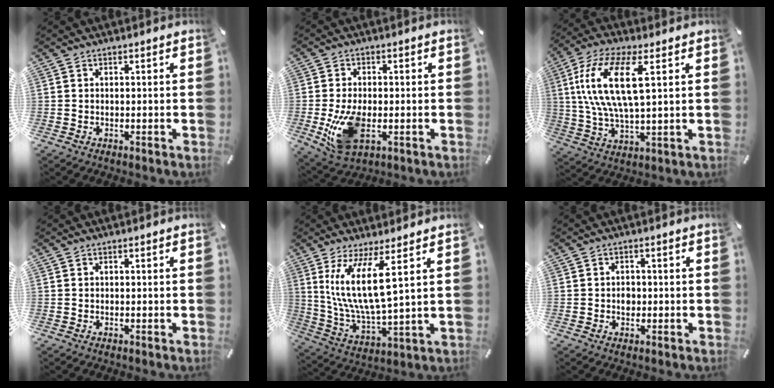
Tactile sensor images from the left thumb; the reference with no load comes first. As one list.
[{"total": 10.8, "force": [-1.6, 6.3, 8.7], "torque": [-0.182, -0.019, -0.026]}, {"total": 15.3, "force": [4.8, 5.6, 13.4], "torque": [-0.296, -0.003, 0.078]}, {"total": 0.0}, {"total": 13.2, "force": [5.3, 2.7, 11.8], "torque": [-0.268, -0.025, 0.090]}, {"total": 1.9, "force": [-0.2, 1.6, 1.0], "torque": [-0.013, 0.002, -0.006]}]